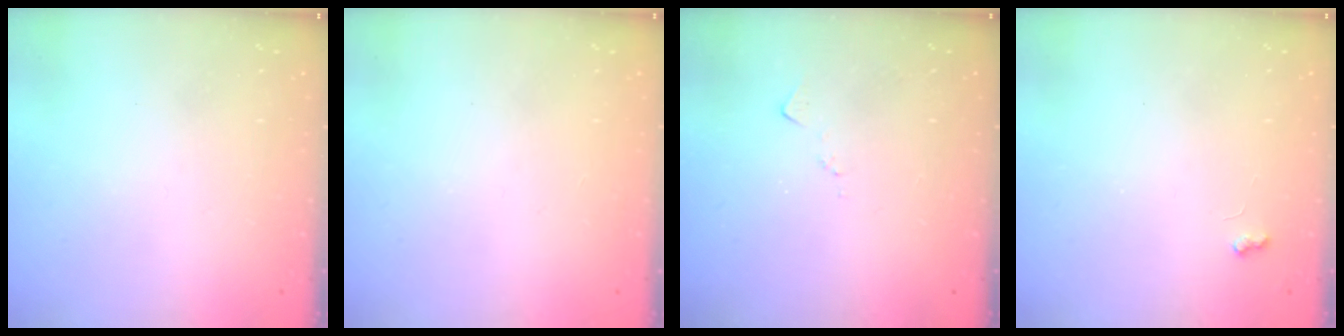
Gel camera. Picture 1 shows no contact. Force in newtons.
{"total": 0.9, "press": 0.9, "slide": 0.1}
{"total": 6.0, "press": 5.9, "slide": 0.7}
{"total": 3.5, "press": 3.4, "slide": 0.4}